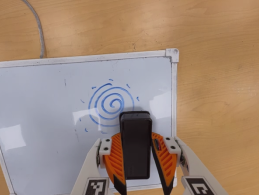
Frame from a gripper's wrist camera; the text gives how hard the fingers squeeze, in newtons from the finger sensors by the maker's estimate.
{"total": 6.9, "left": 5.5, "right": 8.4}